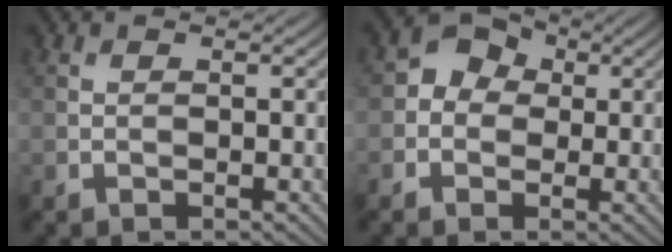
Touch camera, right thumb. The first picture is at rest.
{"total": 4.3, "force": [0.1, 3.8, 2.0], "torque": [-0.028, 0.007, -0.017]}